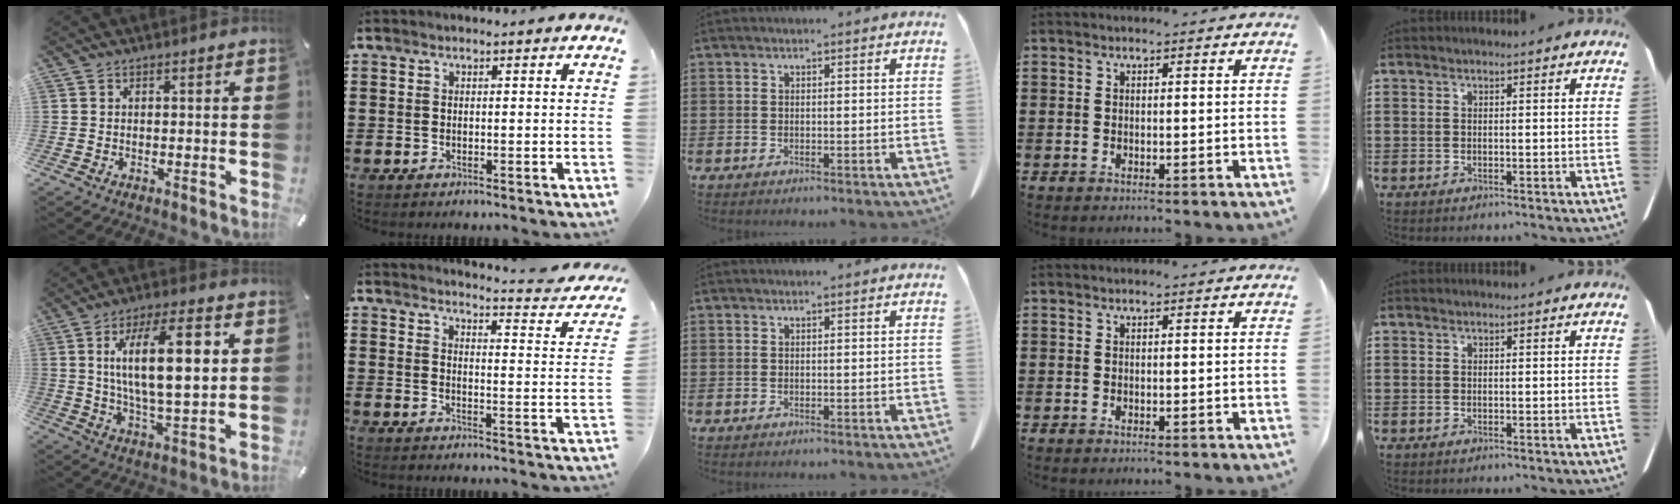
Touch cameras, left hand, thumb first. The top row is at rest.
{"thumb": {"total": 17.8, "force": [4.8, 6.5, 15.8], "torque": [-0.263, -0.001, 0.069]}, "index": {"total": 3.6, "force": [3.3, -0.3, 1.3], "torque": [-0.028, -0.035, 0.048]}}